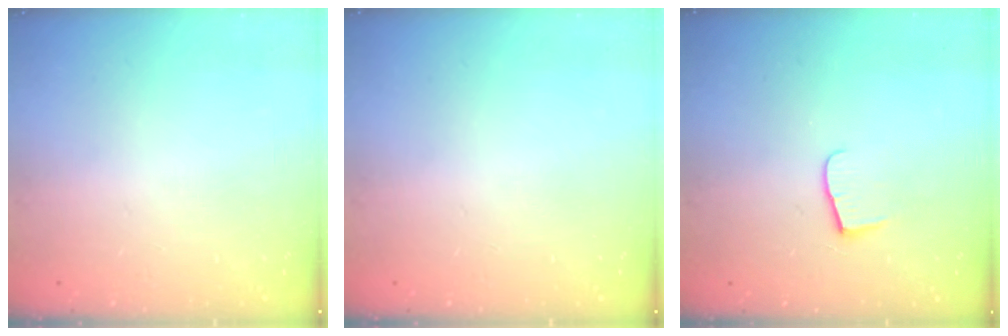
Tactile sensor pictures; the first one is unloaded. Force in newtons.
{"total": 0.0}
{"total": 6.5, "press": 6.5, "slide": 0.7}